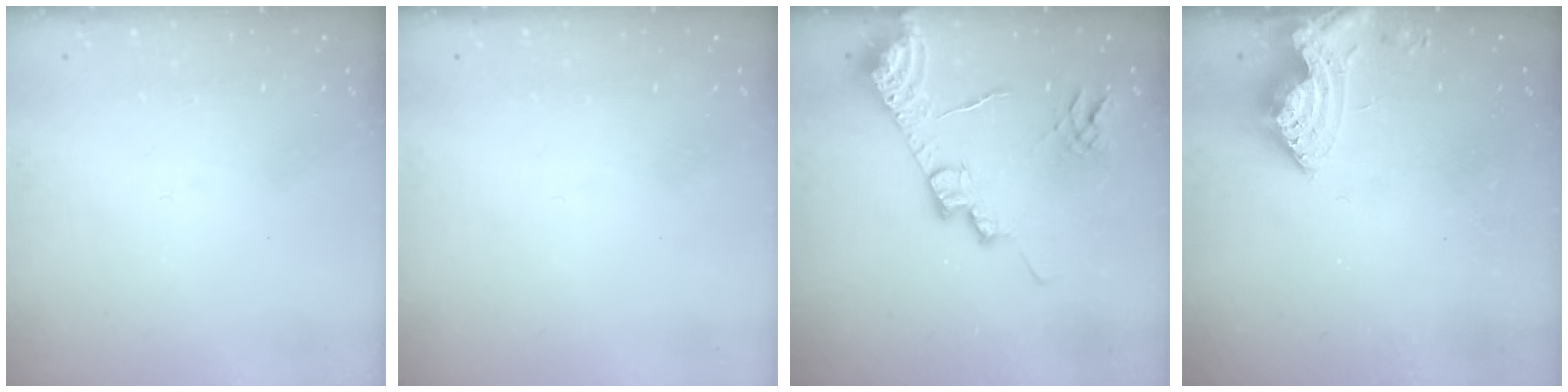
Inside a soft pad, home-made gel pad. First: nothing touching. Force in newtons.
{"total": 0.0}
{"total": 15.0, "press": 14.9, "slide": 1.5}
{"total": 8.2, "press": 8.2, "slide": 0.9}